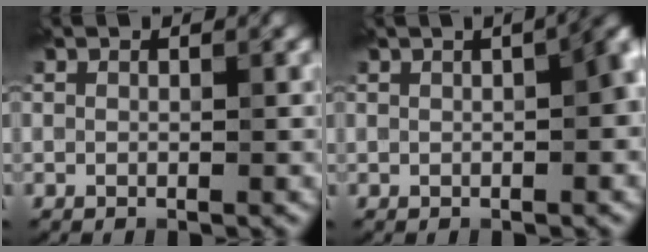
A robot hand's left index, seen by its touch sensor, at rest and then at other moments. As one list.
[{"total": 3.3, "force": [0.2, 0.9, 3.2], "torque": [-0.033, 0.013, 0.009]}]